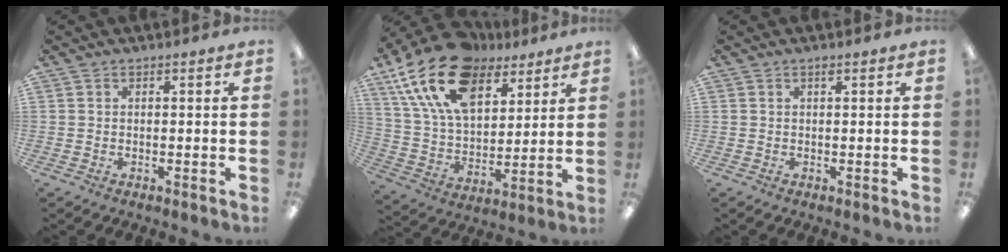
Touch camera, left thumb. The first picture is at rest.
{"total": 21.4, "force": [12.8, 12.2, 12.1], "torque": [-0.234, -0.055, 0.231]}
{"total": 0.6, "force": [0.4, 0.1, 0.4], "torque": [-0.009, 0.003, 0.007]}